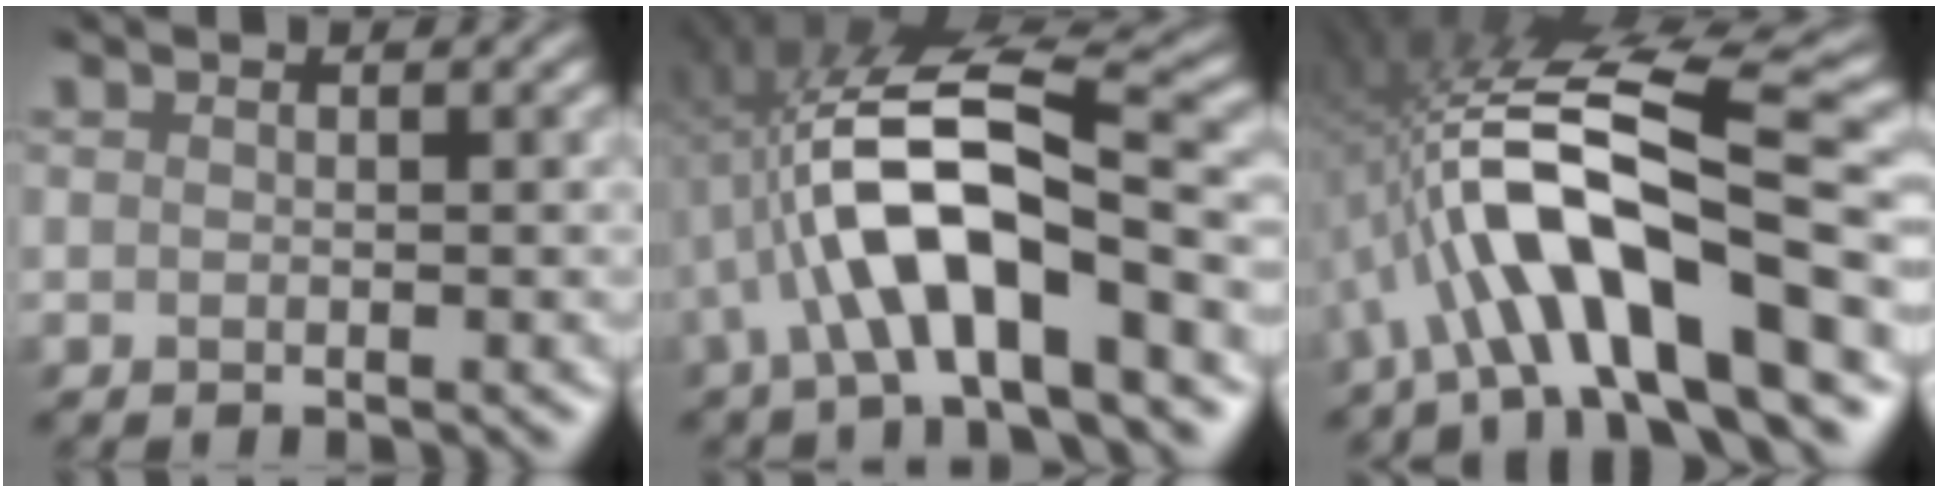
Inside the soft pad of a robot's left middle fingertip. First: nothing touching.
{"total": 9.0, "force": [-1.8, 2.5, 8.4], "torque": [-0.157, 0.022, -0.027]}
{"total": 12.6, "force": [-3.2, 3.3, 11.7], "torque": [-0.200, 0.032, -0.053]}